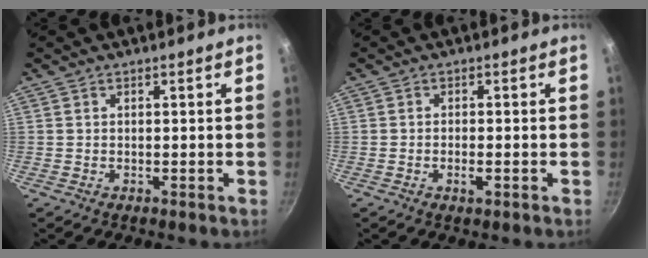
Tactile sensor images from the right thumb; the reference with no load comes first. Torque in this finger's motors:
{"motor_torque": [-0.45, -0.07, -0.35, 0.16, -0.06]}